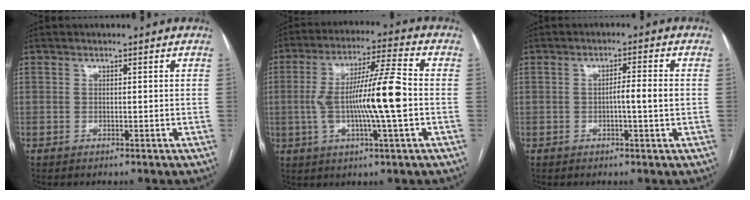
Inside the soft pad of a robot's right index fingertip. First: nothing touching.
{"total": 12.9, "force": [-1.1, 0.2, 12.8], "torque": [-0.238, 0.009, -0.023]}
{"total": 3.4, "force": [-0.4, -0.2, 3.4], "torque": [-0.053, 0.002, -0.007]}